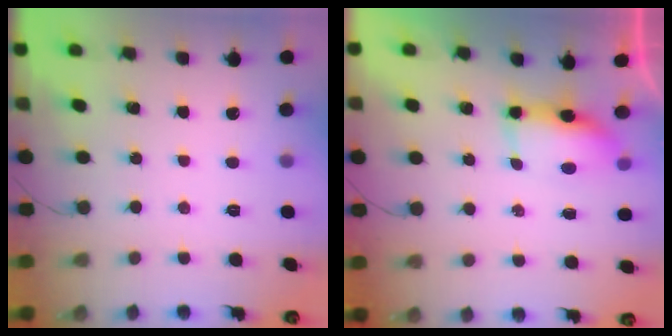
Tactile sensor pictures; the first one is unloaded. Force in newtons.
{"total": 6.7, "press": 6.7, "slide": 0.5}